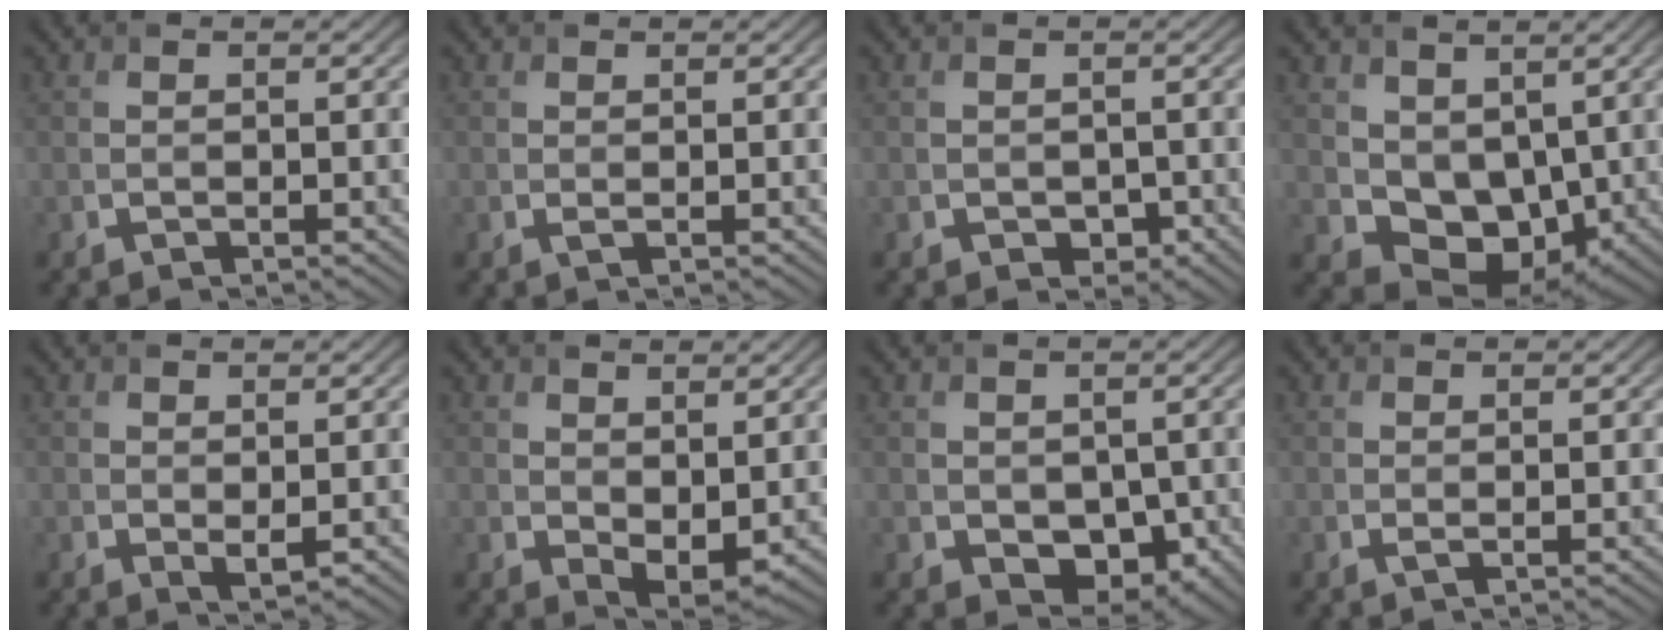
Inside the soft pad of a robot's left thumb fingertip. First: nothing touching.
{"total": 0.6, "force": [0.2, 0.1, 0.5], "torque": [-0.012, 0.000, 0.002]}
{"total": 1.7, "force": [-0.7, 1.3, 0.8], "torque": [-0.016, -0.009, -0.010]}
{"total": 7.5, "force": [1.8, 5.4, 4.8], "torque": [-0.102, -0.020, 0.034]}
{"total": 1.2, "force": [0.4, 0.4, 1.1], "torque": [-0.022, -0.006, 0.011]}
{"total": 3.9, "force": [1.2, 2.2, 3.0], "torque": [-0.056, -0.012, 0.026]}
{"total": 4.7, "force": [-0.6, 3.4, 3.2], "torque": [-0.062, -0.024, 0.000]}
{"total": 0.6, "force": [0.2, 0.1, 0.6], "torque": [-0.014, 0.000, 0.003]}